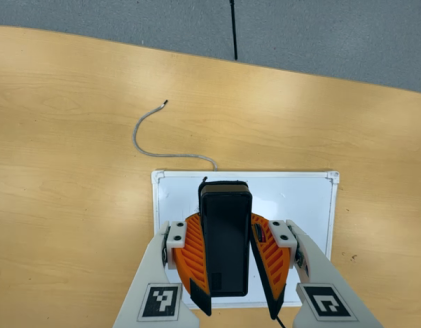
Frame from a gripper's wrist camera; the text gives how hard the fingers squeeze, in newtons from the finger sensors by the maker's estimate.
{"total": 9.8, "left": 9.1, "right": 10.5}